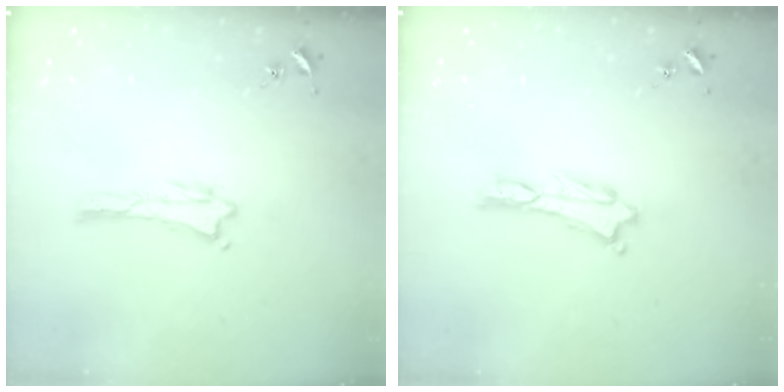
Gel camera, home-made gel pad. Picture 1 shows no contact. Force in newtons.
{"total": 0.0}